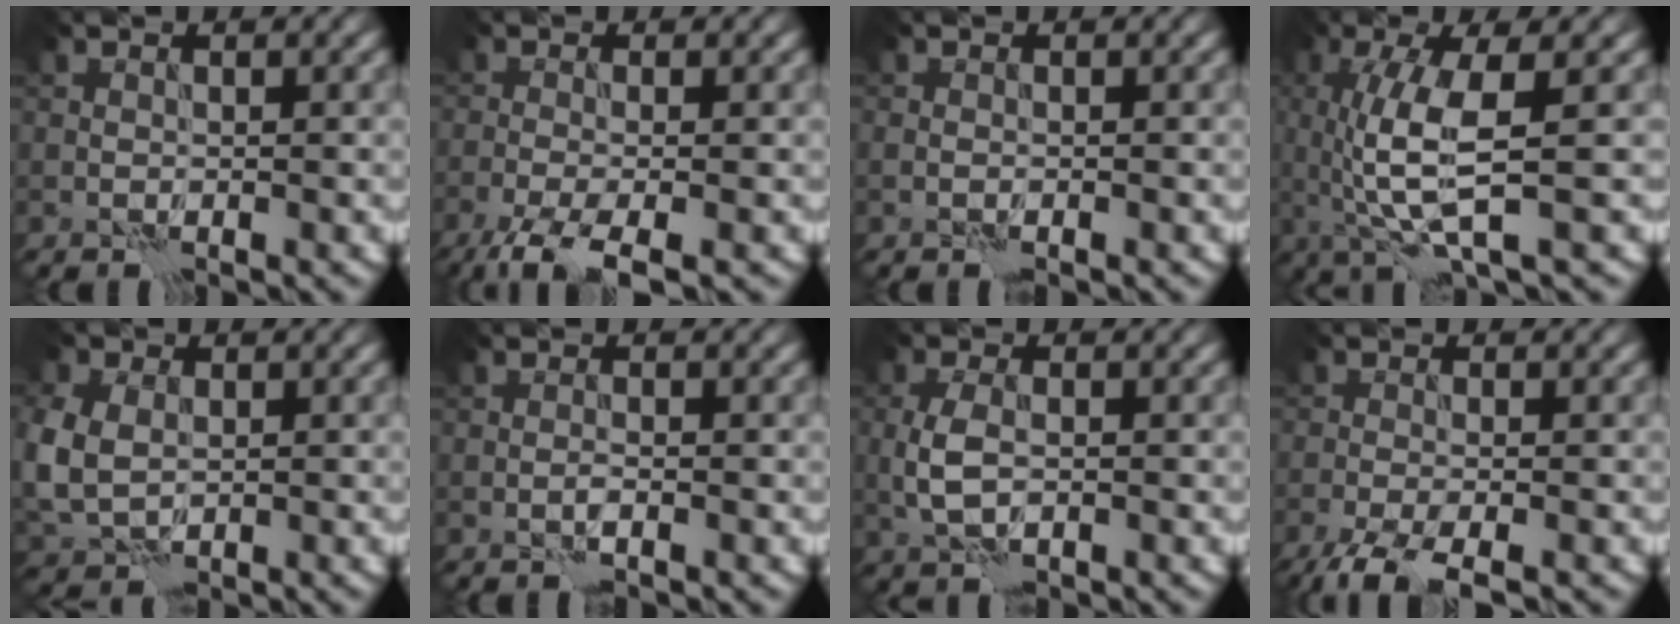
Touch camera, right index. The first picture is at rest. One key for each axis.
{"total": 4.5, "fx": -2.9, "fy": 0.9, "fz": 3.3, "tx": -0.060, "ty": -0.007, "tz": -0.065}
{"total": 0.5, "fx": -0.3, "fy": 0.3, "fz": 0.4, "tx": -0.008, "ty": 0.002, "tz": -0.006}
{"total": 6.1, "fx": 0.2, "fy": 1.6, "fz": 5.9, "tx": -0.124, "ty": -0.002, "tz": 0.007}
{"total": 7.2, "fx": 0.0, "fy": 5.7, "fz": 4.4, "tx": -0.122, "ty": 0.000, "tz": -0.001}
{"total": 0.7, "fx": -0.4, "fy": -0.1, "fz": 0.5, "tx": -0.012, "ty": 0.003, "tz": -0.010}
{"total": 3.0, "fx": -0.2, "fy": 1.7, "fz": 2.4, "tx": -0.062, "ty": -0.003, "tz": -0.005}
{"total": 4.1, "fx": -3.0, "fy": 0.7, "fz": 2.6, "tx": -0.047, "ty": -0.006, "tz": -0.066}